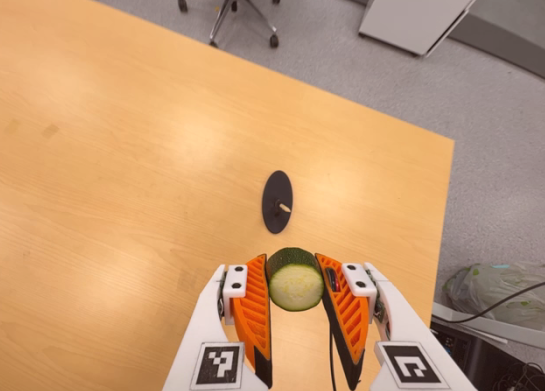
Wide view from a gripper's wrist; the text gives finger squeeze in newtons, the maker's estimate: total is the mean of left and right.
{"total": 13.2, "left": 14.2, "right": 12.2}